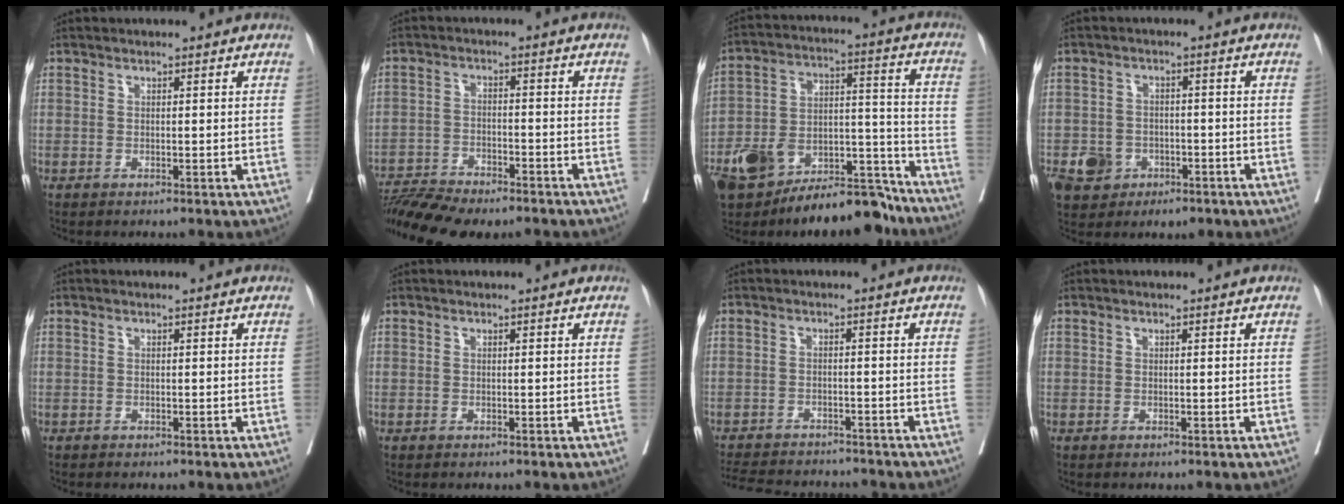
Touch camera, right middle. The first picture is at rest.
{"total": 12.0, "force": [-10.8, 1.9, 5.0], "torque": [-0.081, 0.004, -0.171]}
{"total": 19.3, "force": [-14.9, 7.0, 10.1], "torque": [-0.172, 0.037, -0.251]}
{"total": 8.1, "force": [-4.6, 5.9, 2.9], "torque": [-0.056, 0.013, -0.064]}
{"total": 0.0}
{"total": 0.0}
{"total": 12.2, "force": [-11.3, 2.5, 3.9], "torque": [-0.077, -0.004, -0.156]}
{"total": 0.0}